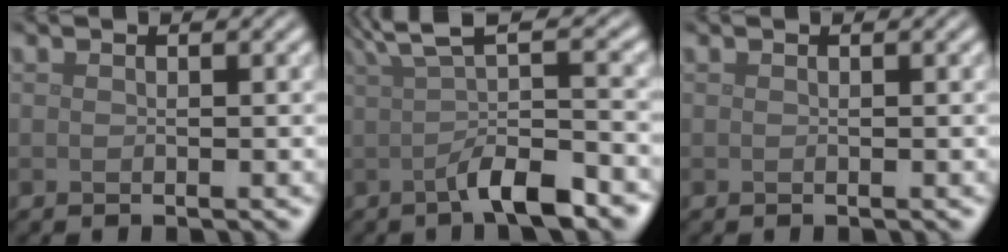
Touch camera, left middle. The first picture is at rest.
{"total": 6.6, "force": [-0.7, 1.9, 6.3], "torque": [-0.089, 0.005, -0.015]}
{"total": 0.0}